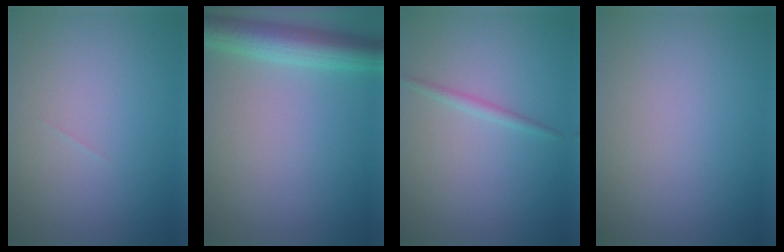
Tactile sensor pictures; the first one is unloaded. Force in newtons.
{"total": 5.3, "press": 5.3, "slide": 0.1}
{"total": 1.0, "press": 1.0, "slide": 0.0}
{"total": 0.0}